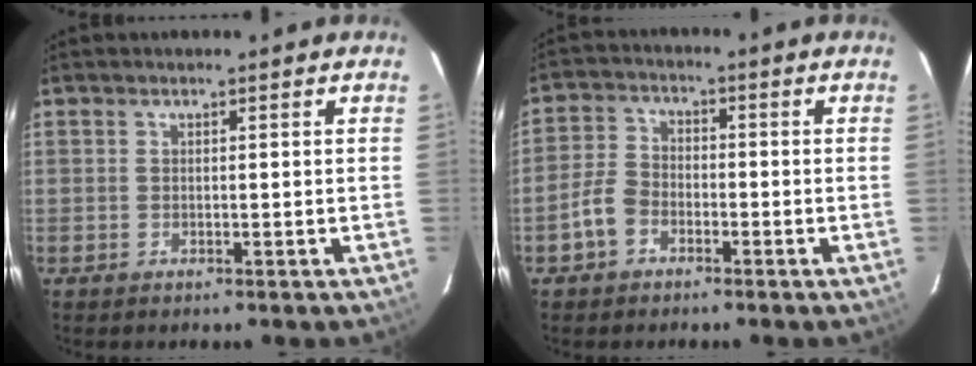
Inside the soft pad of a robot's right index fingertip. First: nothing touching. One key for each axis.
{"total": 5.4, "fx": -2.9, "fy": 3.8, "fz": 2.6, "tx": -0.059, "ty": 0.016, "tz": -0.055}